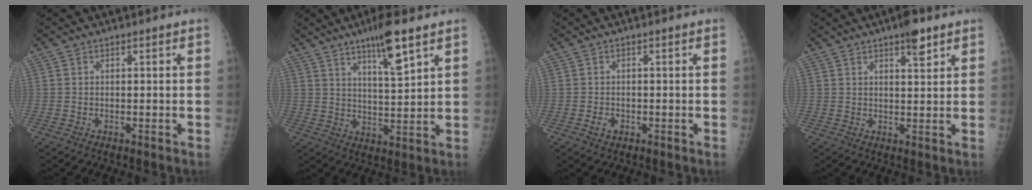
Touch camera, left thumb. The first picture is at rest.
{"total": 9.2, "force": [5.8, 1.4, 7.1], "torque": [-0.115, -0.034, 0.100]}
{"total": 1.6, "force": [-0.6, 1.2, 0.9], "torque": [-0.010, 0.003, -0.008]}
{"total": 4.5, "force": [2.9, 1.3, 3.2], "torque": [-0.037, -0.016, 0.041]}